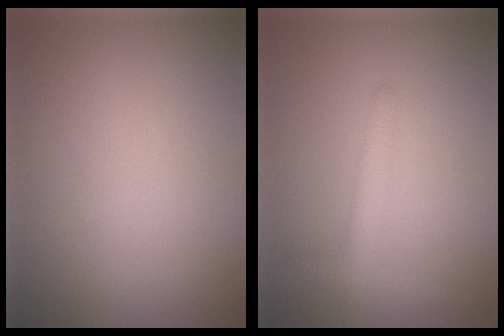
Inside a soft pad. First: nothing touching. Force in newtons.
{"total": 2.0, "press": 1.9, "slide": 0.2}